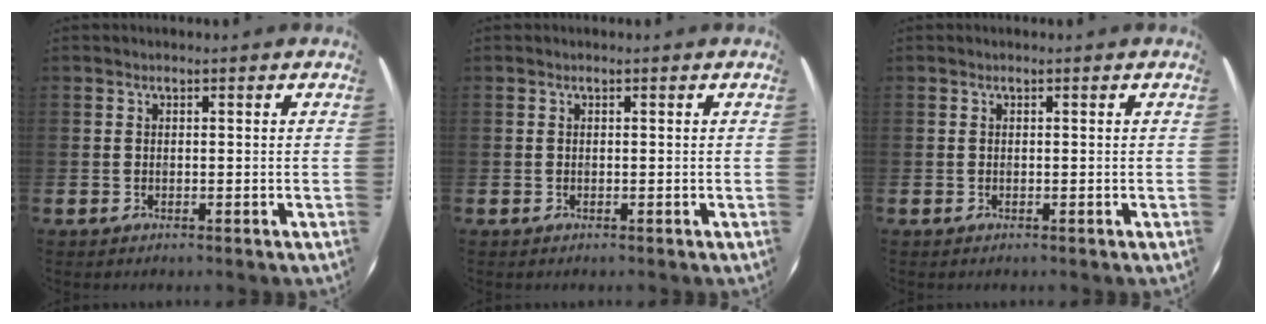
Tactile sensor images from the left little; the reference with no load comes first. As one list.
[{"total": 0.0}, {"total": 0.0}]